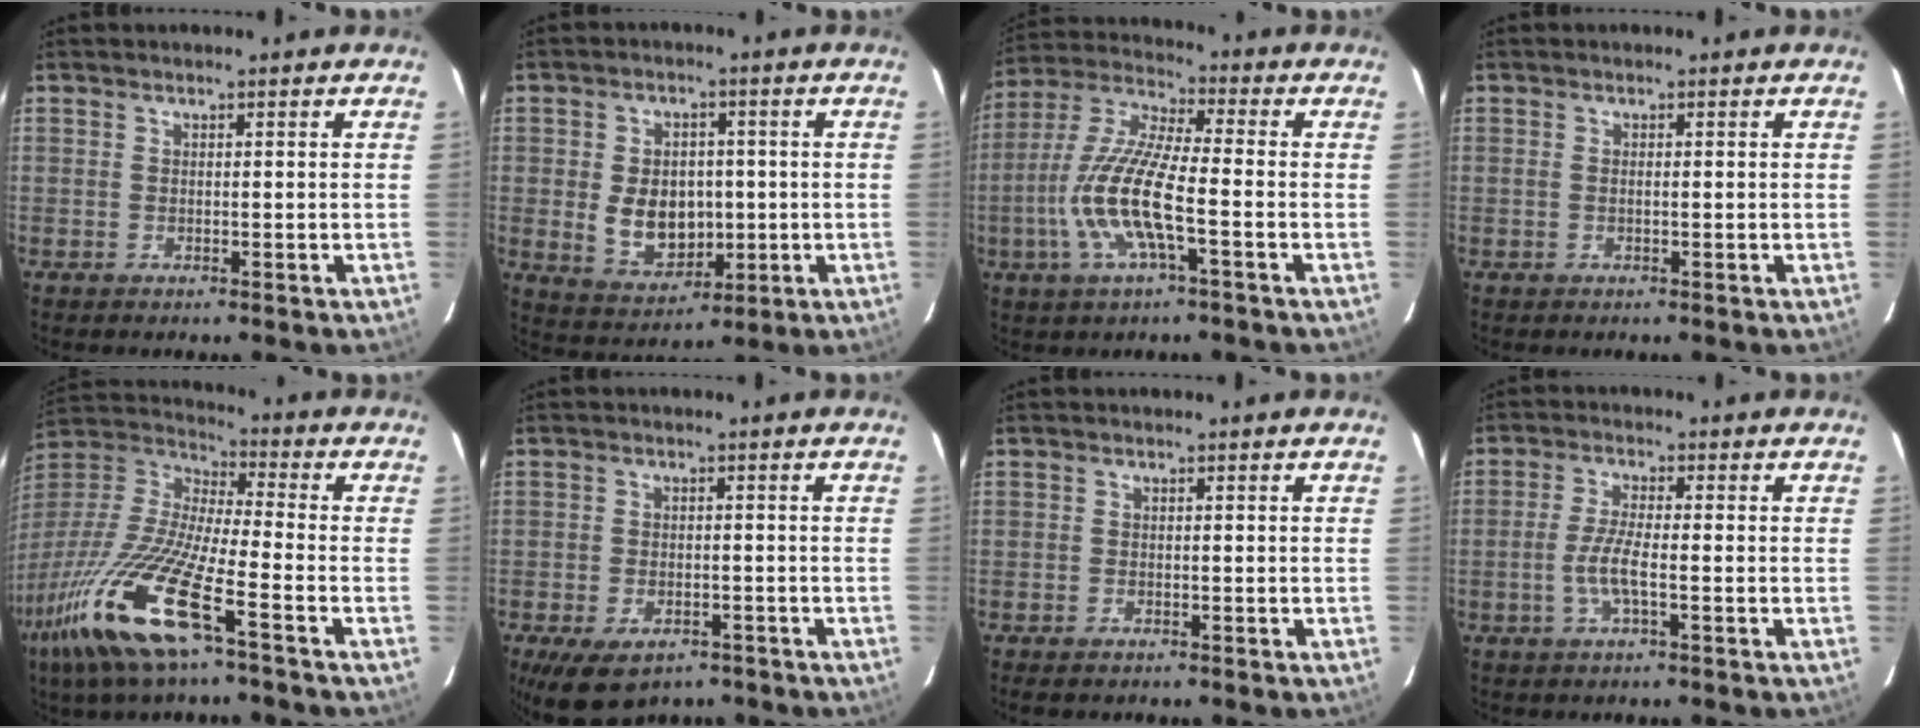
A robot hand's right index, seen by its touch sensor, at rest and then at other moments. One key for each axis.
{"total": 9.7, "fx": -0.8, "fy": 7.1, "fz": 6.6, "tx": -0.138, "ty": 0.000, "tz": 0.005}
{"total": 13.8, "fx": -4.2, "fy": 2.5, "fz": 12.9, "tx": -0.271, "ty": -0.003, "tz": -0.087}
{"total": 0.5, "fx": -0.1, "fy": 0.1, "fz": 0.5, "tx": -0.011, "ty": 0.001, "tz": -0.004}
{"total": 21.7, "fx": -12.8, "fy": 3.0, "fz": 17.2, "tx": -0.343, "ty": -0.053, "tz": -0.247}
{"total": 9.7, "fx": -6.3, "fy": 5.2, "fz": 5.2, "tx": -0.108, "ty": -0.018, "tz": -0.090}
{"total": 1.7, "fx": -1.3, "fy": 0.8, "fz": 0.5, "tx": -0.016, "ty": -0.002, "tz": -0.023}
{"total": 5.0, "fx": -1.7, "fy": 0.6, "fz": 4.7, "tx": -0.100, "ty": -0.002, "tz": -0.035}